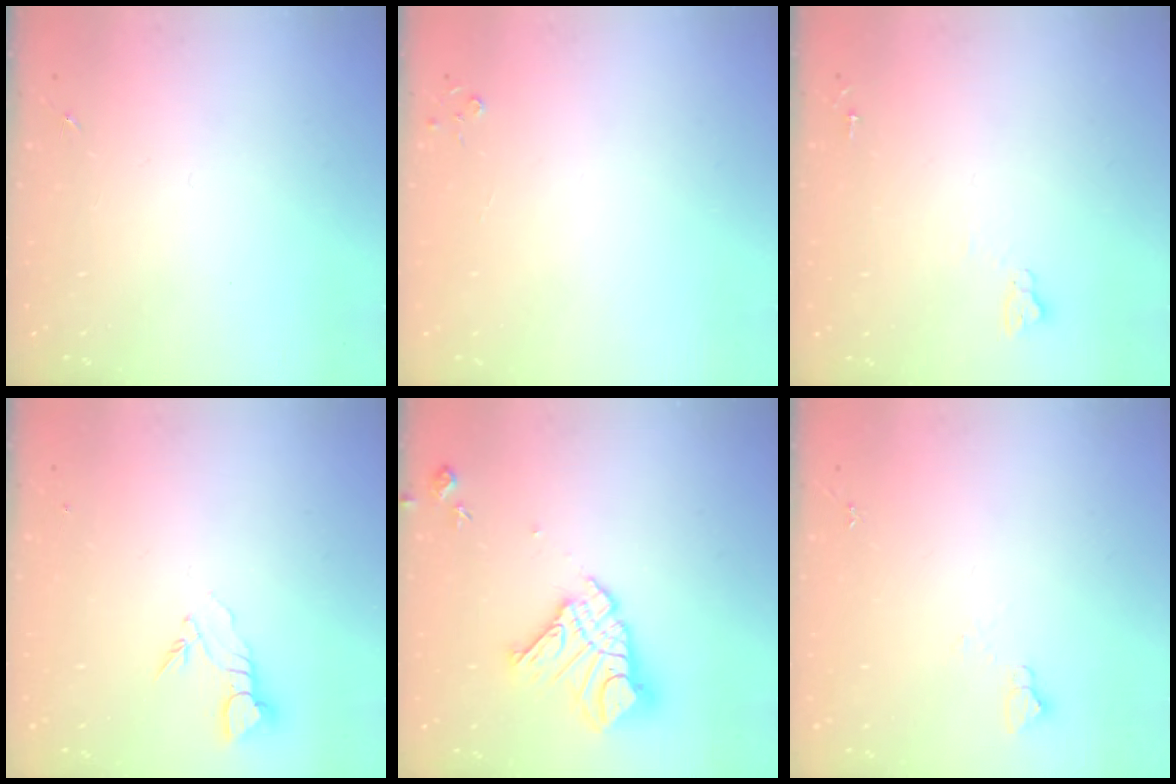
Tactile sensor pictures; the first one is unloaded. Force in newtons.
{"total": 2.8, "press": 2.8, "slide": 0.3}
{"total": 3.8, "press": 3.8, "slide": 0.3}
{"total": 3.8, "press": 3.8, "slide": 0.2}
{"total": 15.2, "press": 15.1, "slide": 1.6}
{"total": 3.1, "press": 3.0, "slide": 0.3}